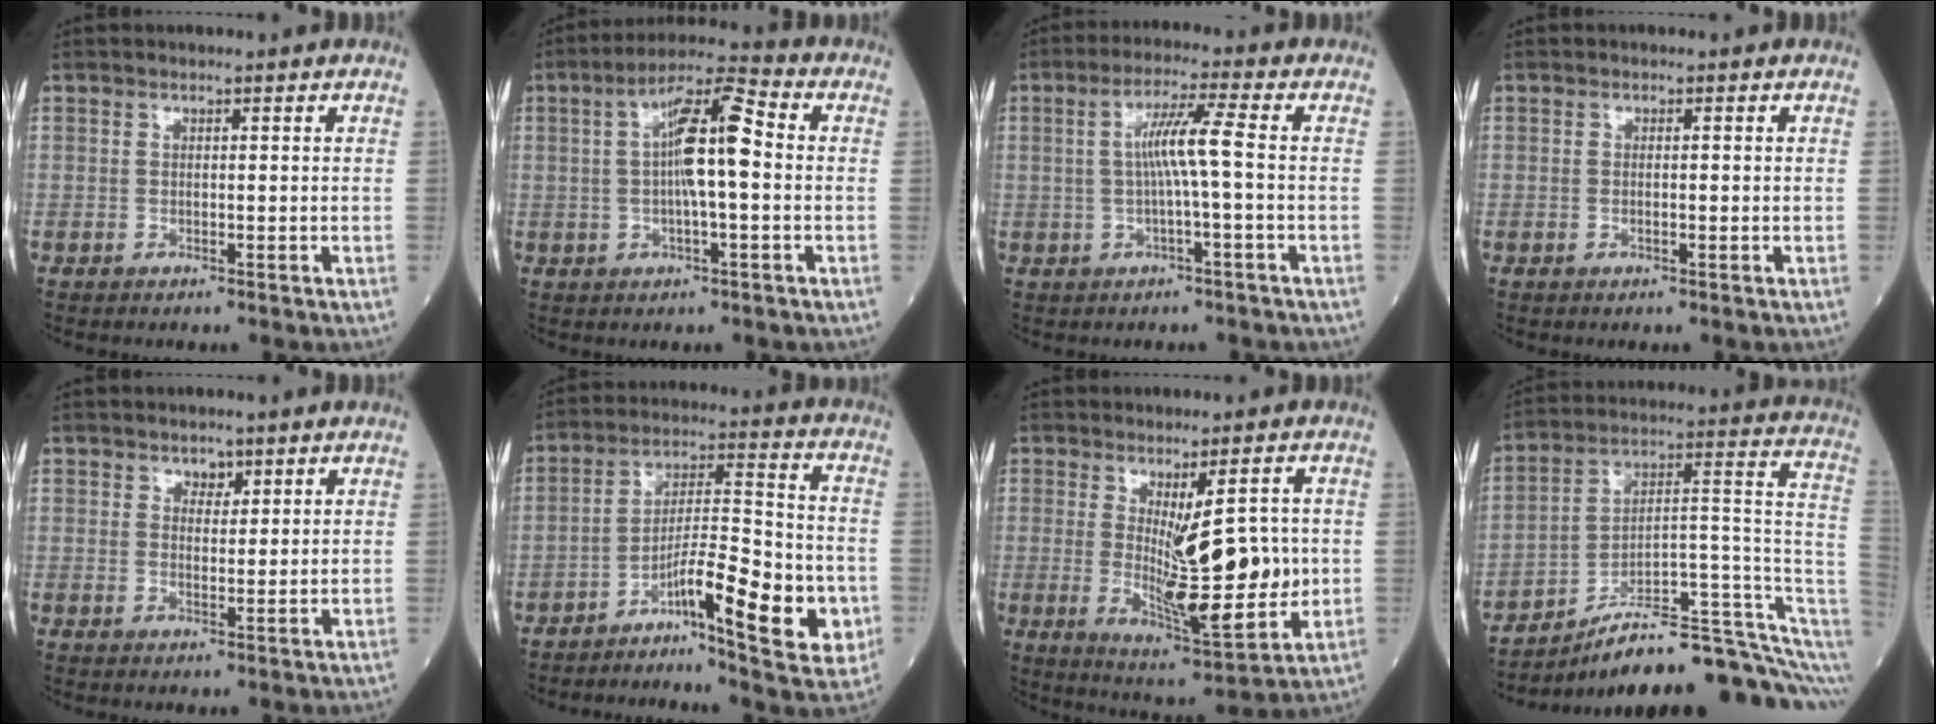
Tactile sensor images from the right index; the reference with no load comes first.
{"total": 9.9, "force": [0.5, 1.7, 9.7], "torque": [-0.176, 0.025, 0.005]}
{"total": 6.3, "force": [-0.2, -0.2, 6.3], "torque": [-0.124, 0.013, -0.001]}
{"total": 0.8, "force": [-0.2, 0.2, 0.7], "torque": [-0.020, 0.000, -0.003]}
{"total": 2.4, "force": [1.5, 1.5, 1.1], "torque": [-0.019, 0.000, 0.027]}
{"total": 13.9, "force": [-6.1, 2.7, 12.1], "torque": [-0.194, 0.015, -0.096]}
{"total": 13.5, "force": [0.3, 3.3, 13.1], "torque": [-0.212, -0.021, 0.017]}
{"total": 21.1, "force": [-15.2, 2.1, 14.6], "torque": [-0.150, 0.060, -0.231]}